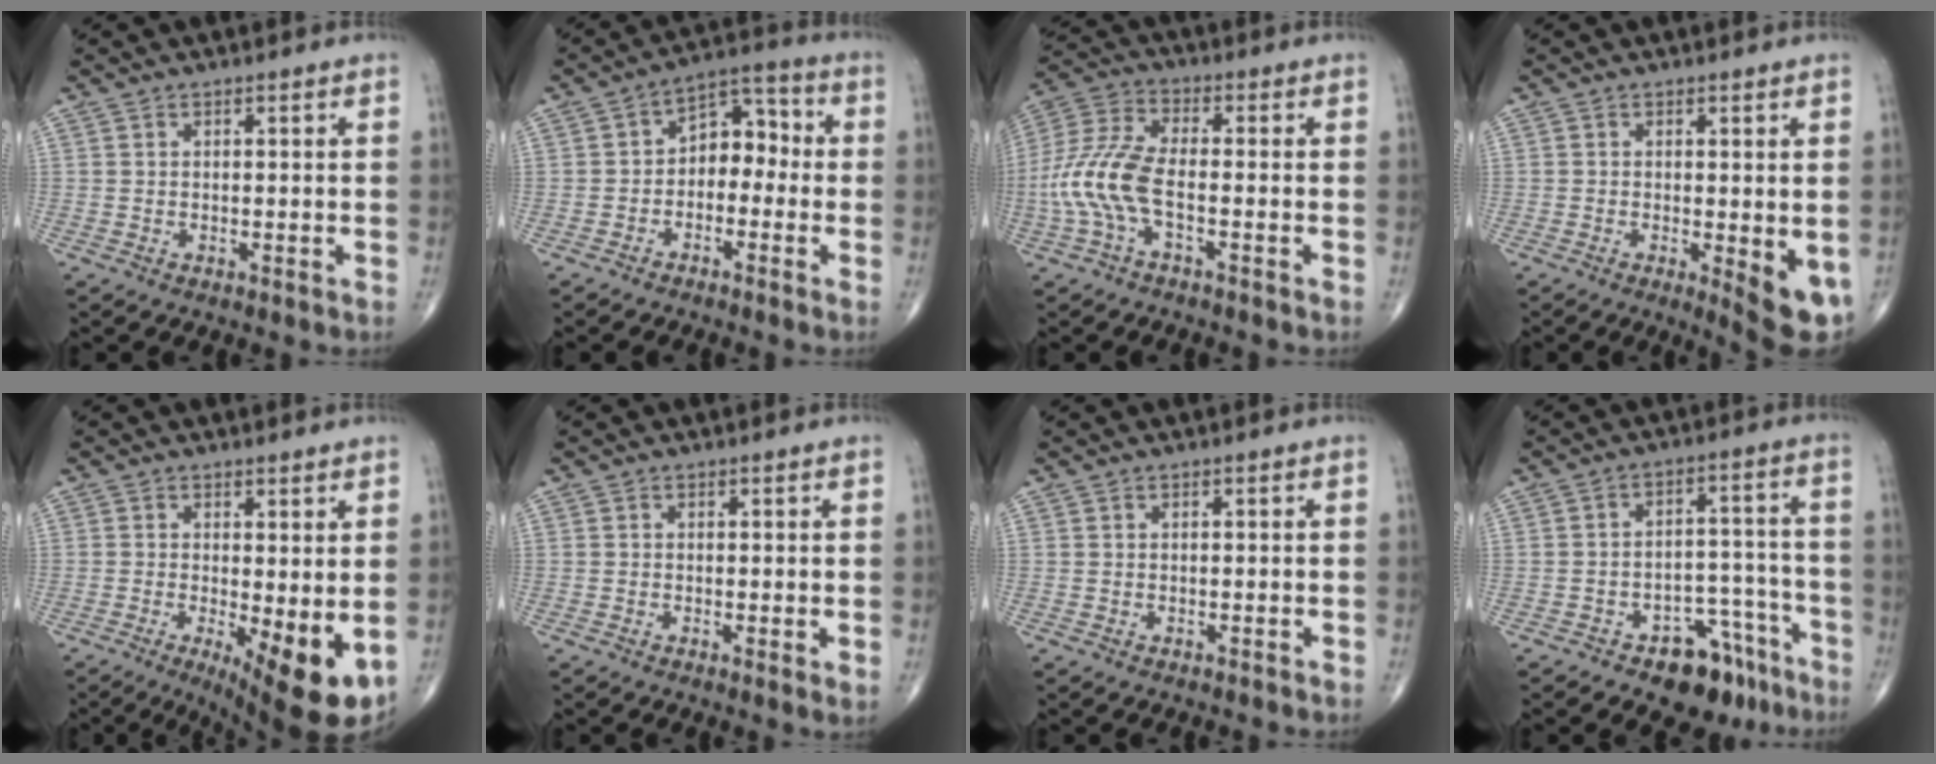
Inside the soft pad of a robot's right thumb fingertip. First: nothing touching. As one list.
[{"total": 7.8, "force": [-1.3, 5.4, 5.4], "torque": [-0.049, 0.044, -0.038]}, {"total": 11.0, "force": [-2.7, 4.5, 9.6], "torque": [-0.232, 0.027, -0.060]}, {"total": 6.9, "force": [-1.4, 2.0, 6.4], "torque": [-0.081, -0.017, -0.017]}, {"total": 10.5, "force": [-2.0, 3.4, 9.8], "torque": [-0.142, -0.024, -0.020]}, {"total": 1.6, "force": [0.0, 0.4, 1.5], "torque": [-0.027, -0.007, -0.004]}, {"total": 0.0}, {"total": 10.9, "force": [-7.2, 6.1, 5.4], "torque": [-0.038, 0.069, -0.100]}]